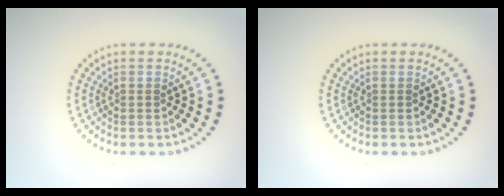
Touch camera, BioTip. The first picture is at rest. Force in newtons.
{"total": 0.0}